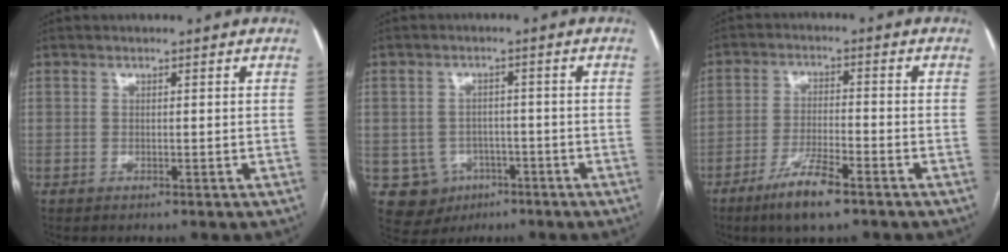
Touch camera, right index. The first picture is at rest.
{"total": 7.2, "force": [-2.5, 6.6, 1.4], "torque": [-0.027, 0.010, -0.024]}
{"total": 7.7, "force": [-5.1, 1.1, 5.7], "torque": [-0.111, -0.010, -0.090]}